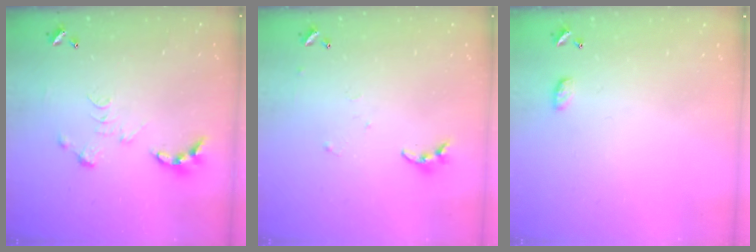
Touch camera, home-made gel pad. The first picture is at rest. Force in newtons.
{"total": 4.1, "press": 4.1, "slide": 0.4}
{"total": 3.4, "press": 3.4, "slide": 0.5}